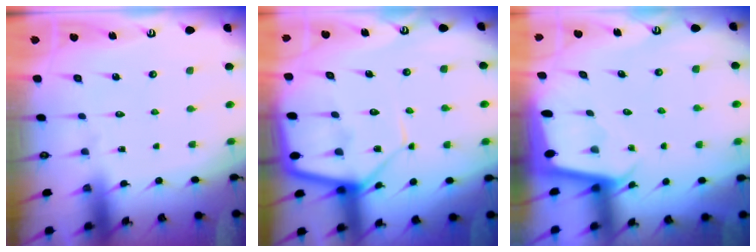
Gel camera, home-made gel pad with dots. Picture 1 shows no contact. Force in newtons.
{"total": 12.0, "press": 12.0, "slide": 1.2}
{"total": 1.8, "press": 1.8, "slide": 0.1}